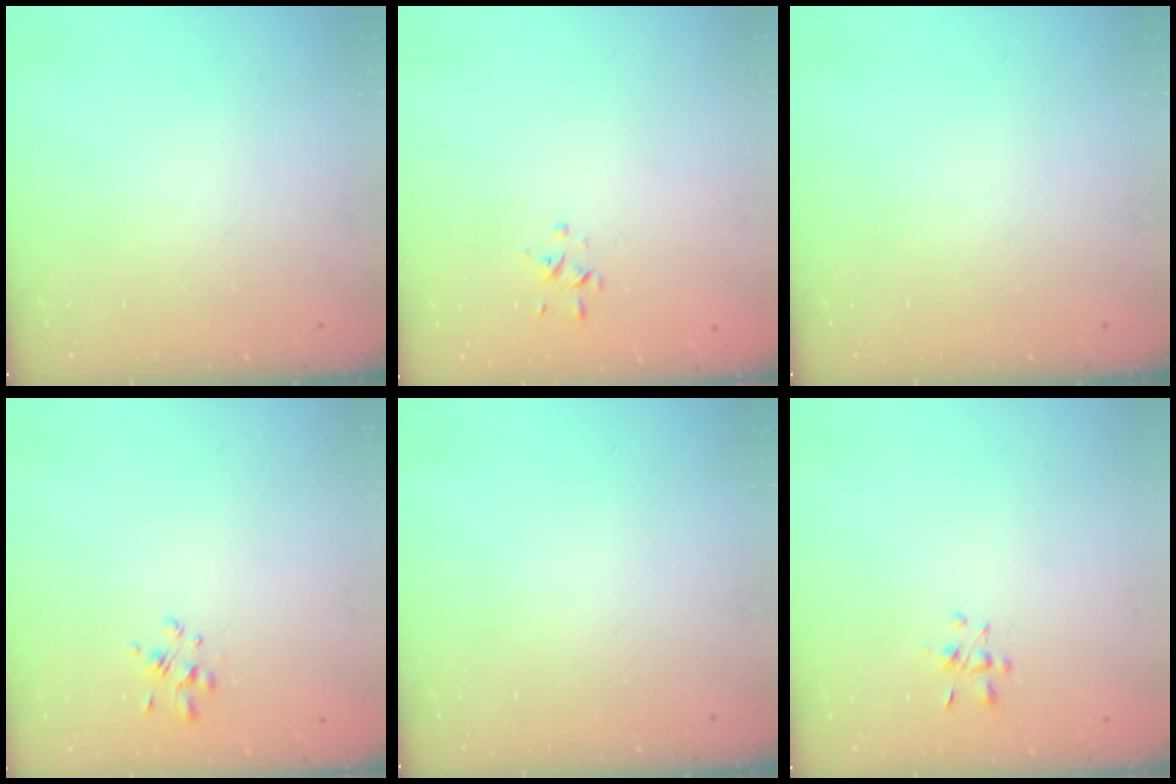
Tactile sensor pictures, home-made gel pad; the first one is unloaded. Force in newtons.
{"total": 0.6, "press": 0.4, "slide": 0.5}
{"total": 0.0}
{"total": 2.4, "press": 2.2, "slide": 0.9}
{"total": 0.0}
{"total": 2.6, "press": 2.5, "slide": 0.7}